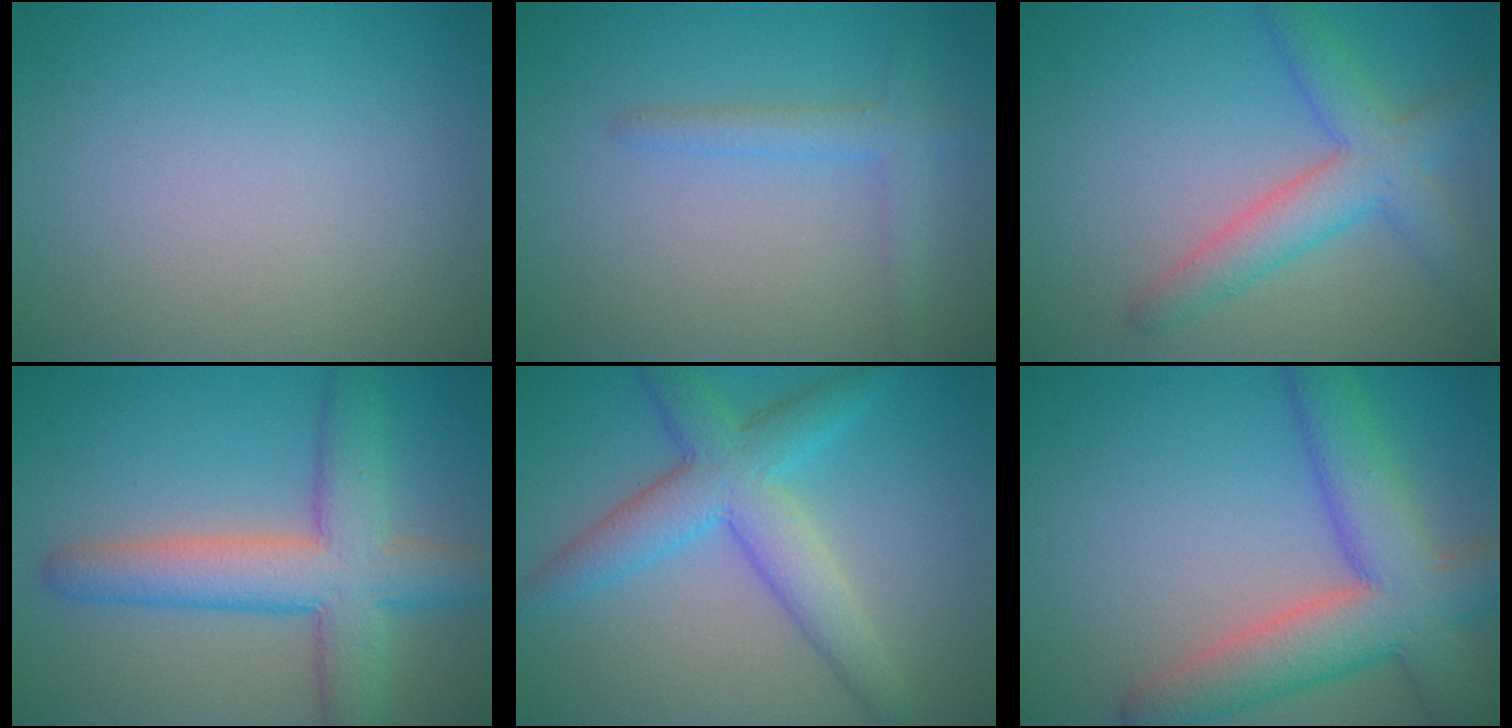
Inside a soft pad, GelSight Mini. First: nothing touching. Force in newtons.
{"total": 2.1, "press": 2.1, "slide": 0.1}
{"total": 4.9, "press": 4.9, "slide": 0.2}
{"total": 7.4, "press": 7.4, "slide": 0.2}
{"total": 5.8, "press": 5.8, "slide": 0.2}
{"total": 8.8, "press": 8.8, "slide": 0.6}